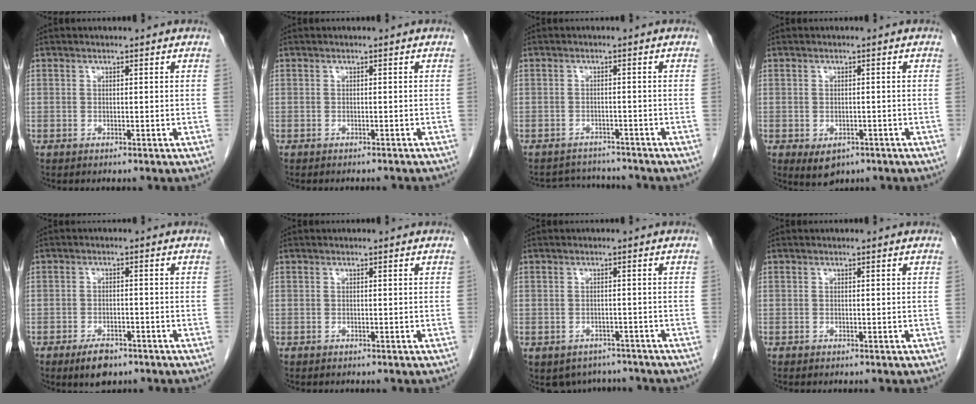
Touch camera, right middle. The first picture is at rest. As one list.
[{"total": 4.0, "force": [-3.6, 0.6, 1.4], "torque": [-0.023, -0.010, -0.042]}, {"total": 4.9, "force": [-4.8, 1.0, -0.2], "torque": [0.001, 0.006, -0.070]}, {"total": 3.5, "force": [-1.8, 2.3, 2.0], "torque": [-0.028, -0.003, -0.014]}, {"total": 4.5, "force": [-3.1, 1.9, 2.6], "torque": [-0.047, -0.002, -0.045]}, {"total": 0.0}, {"total": 5.9, "force": [-5.1, 3.0, 0.5], "torque": [0.000, 0.010, -0.062]}, {"total": 0.0}]